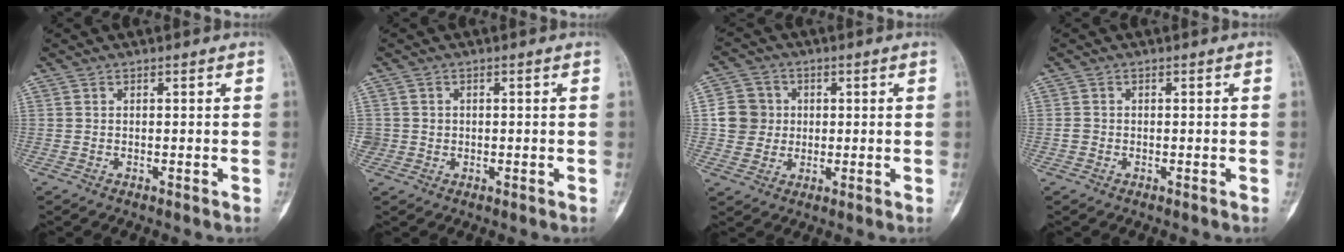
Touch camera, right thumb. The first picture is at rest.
{"total": 1.9, "force": [0.1, 1.9, 0.1], "torque": [0.011, 0.006, 0.001]}
{"total": 7.5, "force": [0.5, 7.2, 1.9], "torque": [-0.006, 0.008, 0.005]}
{"total": 1.1, "force": [-0.3, 1.0, 0.4], "torque": [-0.006, 0.003, -0.006]}